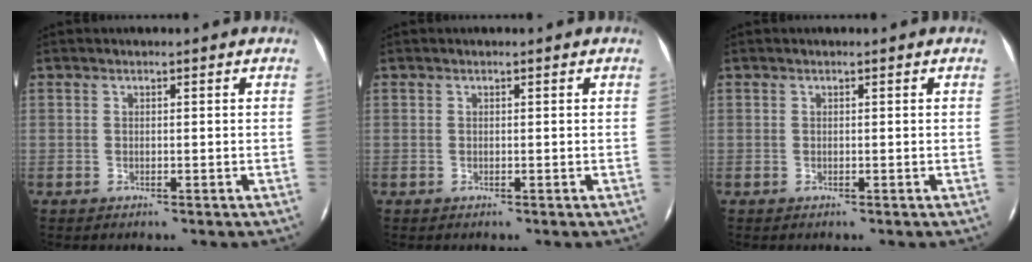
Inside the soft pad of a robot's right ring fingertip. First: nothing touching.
{"total": 0.0}
{"total": 0.0}